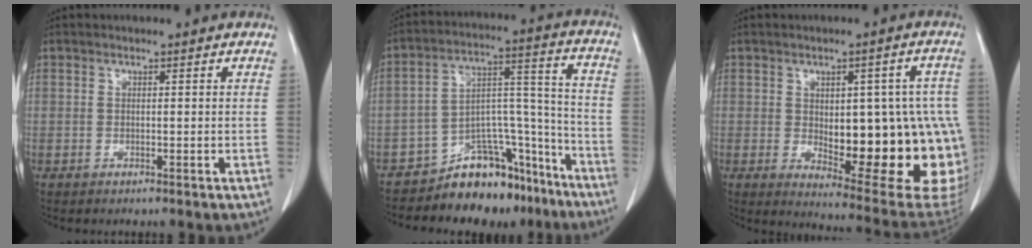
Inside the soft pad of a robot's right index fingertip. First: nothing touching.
{"total": 14.4, "force": [-12.0, 5.5, 5.5], "torque": [-0.054, 0.075, -0.191]}
{"total": 20.8, "force": [-2.2, 7.1, 19.4], "torque": [-0.178, 0.015, 0.003]}